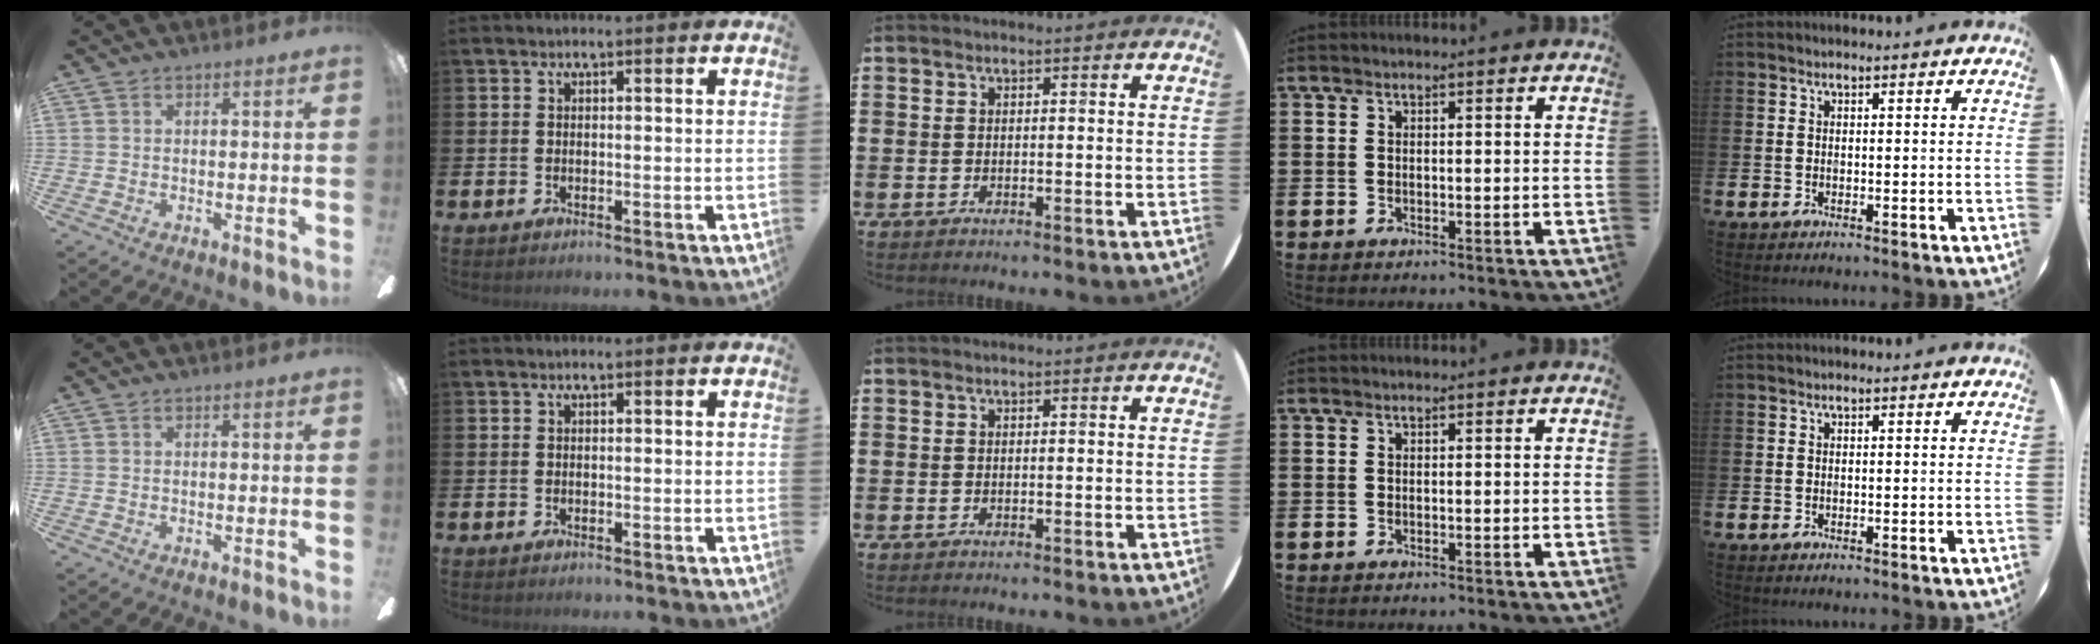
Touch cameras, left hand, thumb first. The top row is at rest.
{}